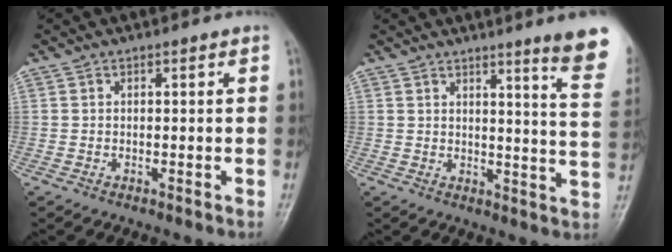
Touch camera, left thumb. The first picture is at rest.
{"total": 12.2, "force": [8.6, 0.1, 8.7], "torque": [-0.092, -0.060, 0.090]}